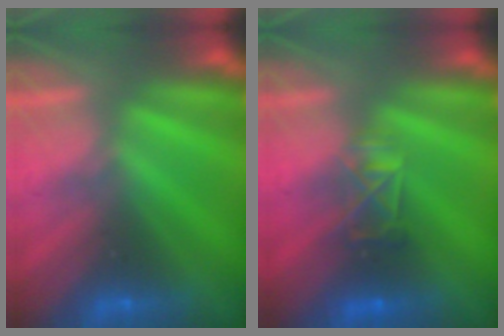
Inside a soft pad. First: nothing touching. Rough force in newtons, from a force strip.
{"total": 2.9}